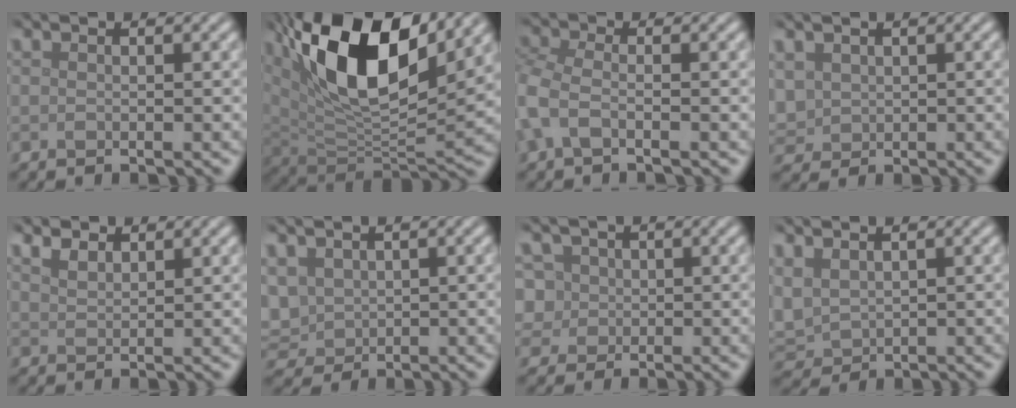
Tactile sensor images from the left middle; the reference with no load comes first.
{"total": 14.1, "force": [6.2, 5.9, 11.2], "torque": [-0.189, 0.010, 0.107]}
{"total": 2.9, "force": [-0.7, 1.5, 2.3], "torque": [-0.060, 0.001, -0.027]}
{"total": 2.4, "force": [0.9, 2.0, 1.0], "torque": [-0.034, 0.000, 0.022]}
{"total": 2.1, "force": [1.8, 0.7, 0.8], "torque": [-0.017, 0.001, 0.034]}
{"total": 3.8, "force": [1.3, 2.9, 2.0], "torque": [-0.066, 0.001, 0.032]}
{"total": 5.9, "force": [1.7, 5.1, 2.4], "torque": [-0.044, 0.031, 0.007]}
{"total": 3.1, "force": [1.3, 2.1, 1.8], "torque": [-0.050, 0.002, 0.031]}